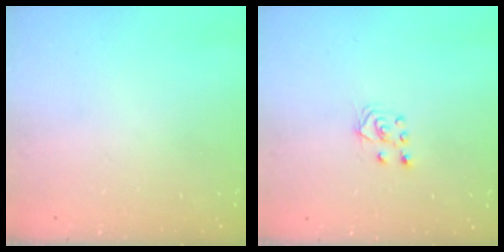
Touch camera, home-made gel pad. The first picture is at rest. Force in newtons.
{"total": 3.9, "press": 3.8, "slide": 0.7}